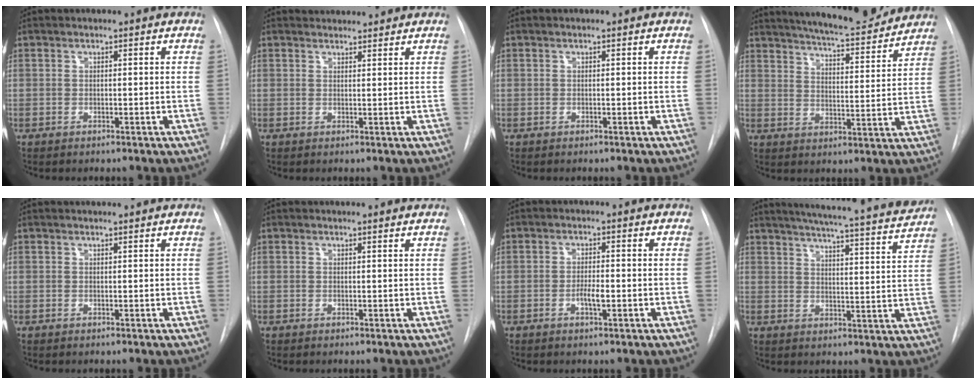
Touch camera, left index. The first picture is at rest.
{"total": 4.2, "force": [4.1, 0.7, 0.3], "torque": [-0.008, 0.022, 0.054]}
{"total": 0.0}
{"total": 16.1, "force": [14.8, 2.0, 5.8], "torque": [-0.090, -0.014, 0.203]}
{"total": 2.6, "force": [2.6, -0.1, 0.6], "torque": [-0.008, 0.012, 0.029]}
{"total": 2.0, "force": [2.0, 0.0, 0.1], "torque": [-0.009, -0.001, 0.017]}
{"total": 2.2, "force": [-0.6, 0.4, 2.0], "torque": [-0.037, 0.000, -0.011]}
{"total": 22.2, "force": [19.8, 2.0, 9.8], "torque": [-0.146, -0.048, 0.240]}